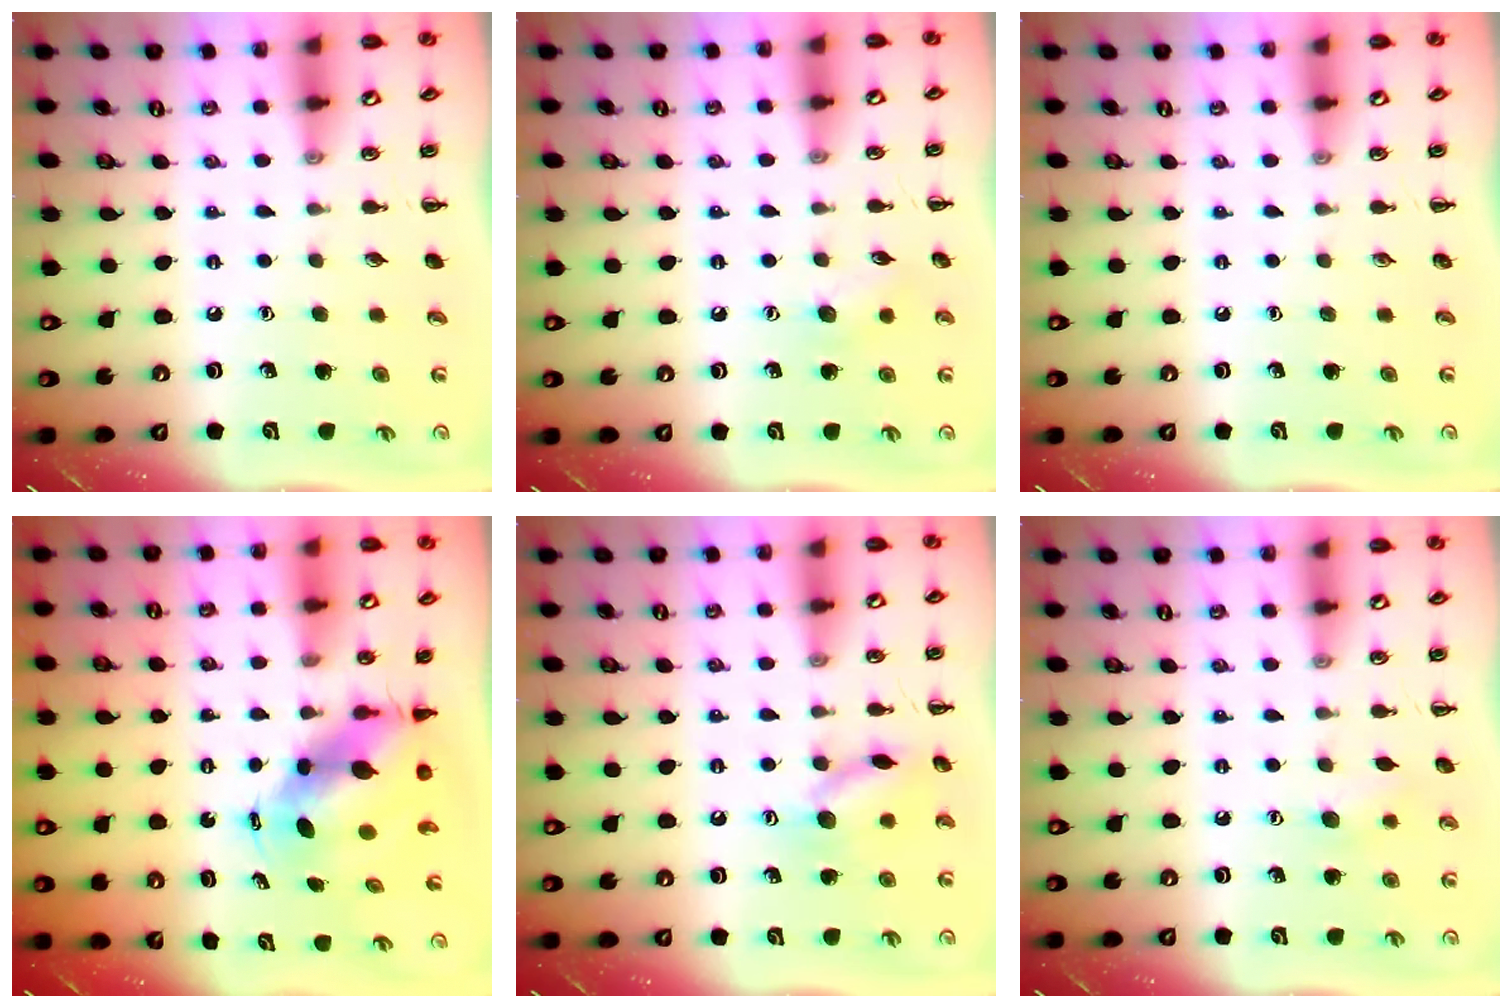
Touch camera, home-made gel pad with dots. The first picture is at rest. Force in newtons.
{"total": 6.3, "press": 6.1, "slide": 1.5}
{"total": 0.0}
{"total": 5.8, "press": 5.6, "slide": 1.4}
{"total": 10.9, "press": 10.8, "slide": 0.7}
{"total": 5.7, "press": 5.5, "slide": 1.2}